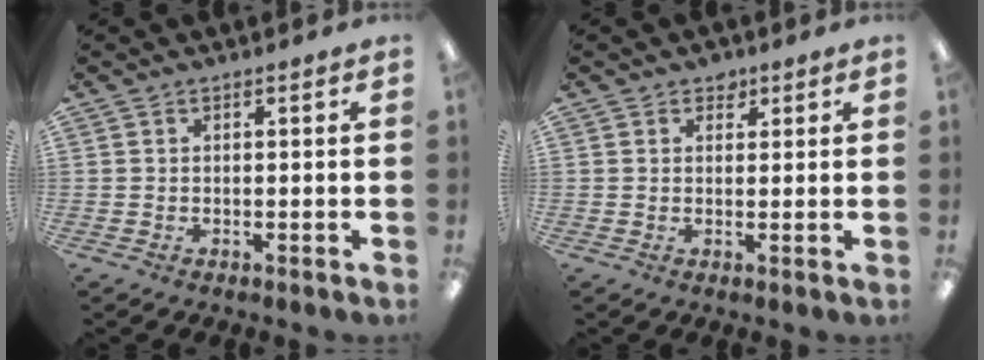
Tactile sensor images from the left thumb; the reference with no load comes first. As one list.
[{"total": 2.5, "force": [1.7, 1.7, 0.6], "torque": [0.002, -0.003, 0.029]}]